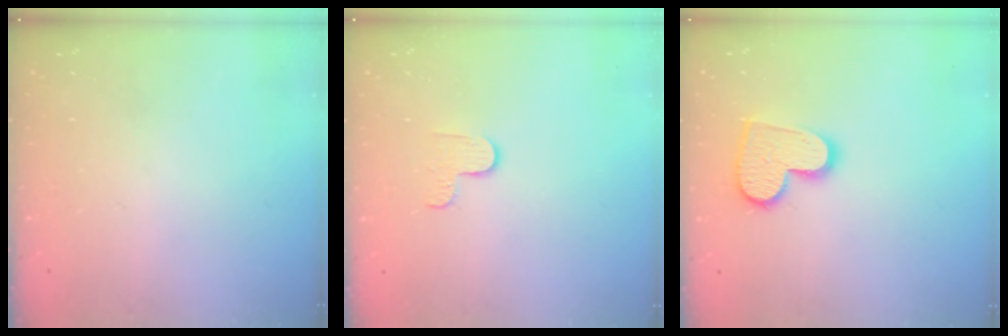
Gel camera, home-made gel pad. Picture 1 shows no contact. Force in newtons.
{"total": 2.9, "press": 2.9, "slide": 0.3}
{"total": 12.7, "press": 12.6, "slide": 1.0}